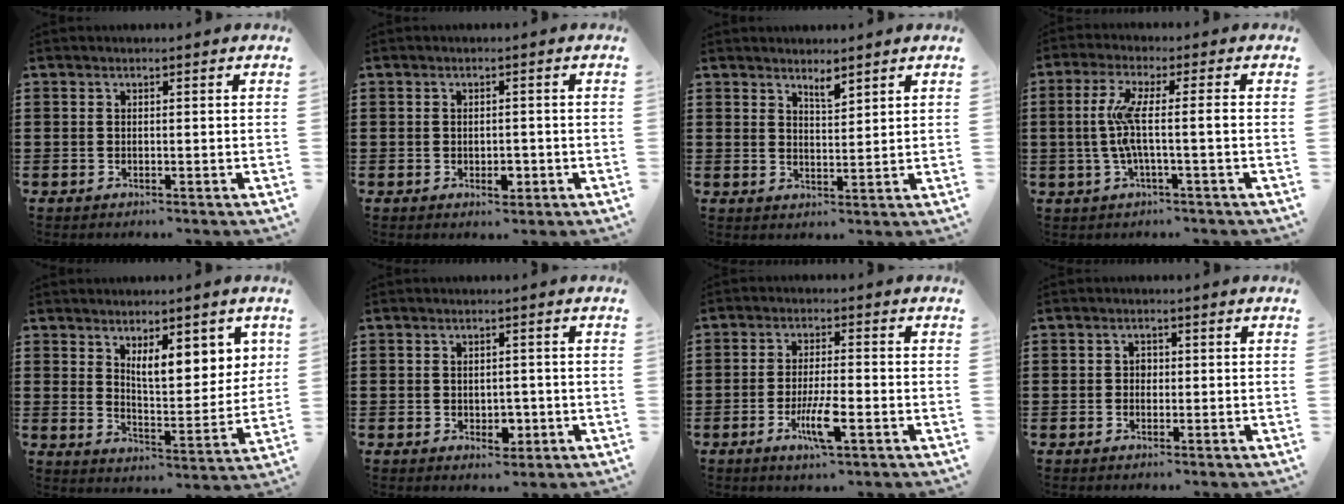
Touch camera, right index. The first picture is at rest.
{"total": 2.6, "force": [-0.7, 1.5, 2.0], "torque": [-0.029, -0.004, -0.015]}
{"total": 2.5, "force": [2.2, 0.3, 1.0], "torque": [-0.022, 0.001, 0.041]}
{"total": 6.6, "force": [-0.5, 0.1, 6.6], "torque": [-0.142, -0.013, -0.021]}
{"total": 7.7, "force": [4.3, 3.0, 5.7], "torque": [-0.091, -0.016, 0.069]}
{"total": 2.5, "force": [-0.4, 1.7, 1.8], "torque": [-0.036, 0.003, -0.009]}
{"total": 6.6, "force": [-2.6, 1.3, 5.9], "torque": [-0.114, -0.011, -0.047]}
{"total": 1.2, "force": [-0.2, 0.9, 0.8], "torque": [-0.017, 0.002, -0.004]}